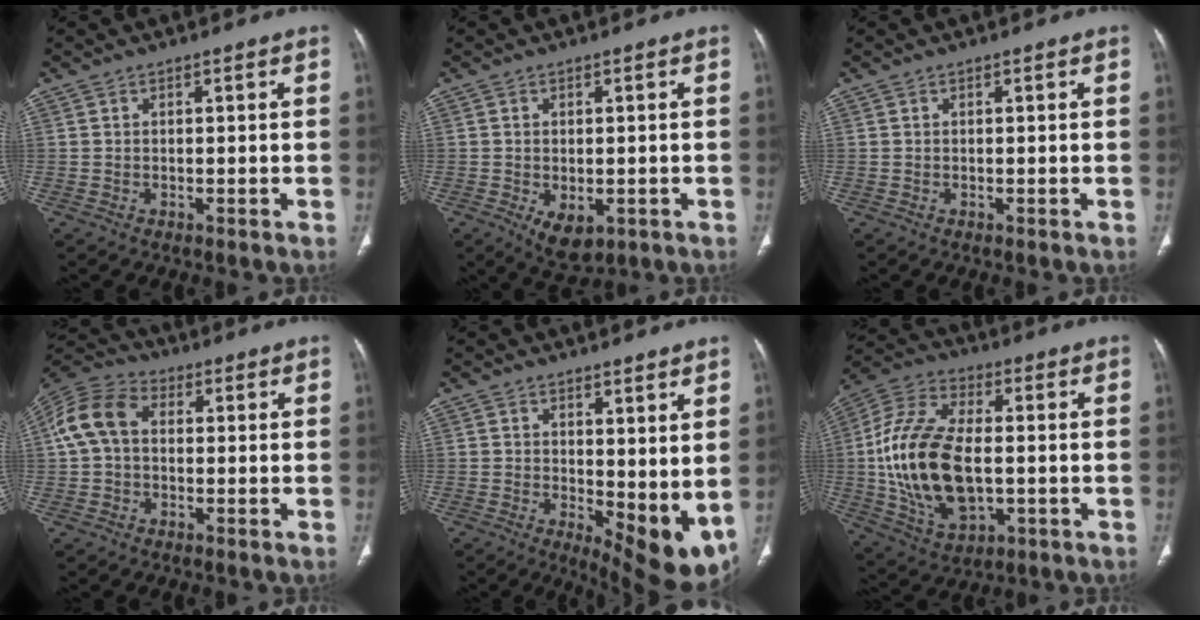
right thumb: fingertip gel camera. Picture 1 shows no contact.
{"total": 5.7, "force": [-1.8, 3.4, 4.2], "torque": [-0.062, -0.005, -0.015]}
{"total": 0.0}
{"total": 9.7, "force": [0.8, 6.9, 6.7], "torque": [-0.134, 0.032, 0.004]}
{"total": 10.2, "force": [1.1, 4.4, 9.2], "torque": [-0.109, -0.028, 0.029]}
{"total": 21.0, "force": [-1.1, 11.6, 17.5], "torque": [-0.348, 0.008, -0.011]}